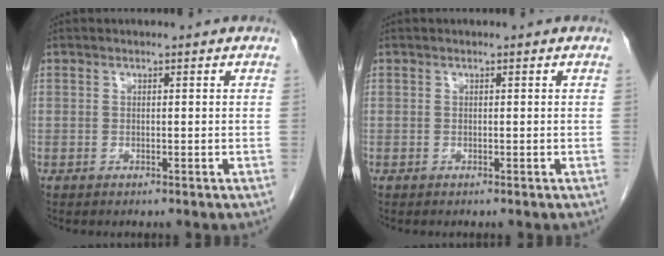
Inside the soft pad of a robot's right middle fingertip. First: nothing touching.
{"total": 0.0}